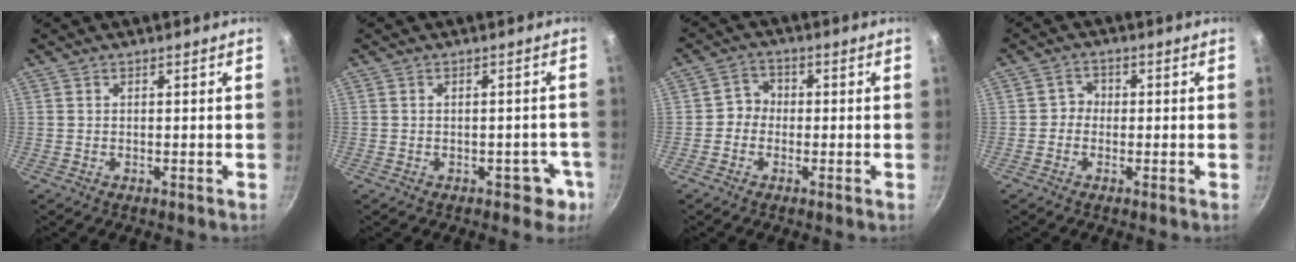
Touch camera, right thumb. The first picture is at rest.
{"total": 4.2, "force": [-1.8, 2.9, 2.4], "torque": [-0.001, 0.025, -0.008]}
{"total": 3.4, "force": [-0.8, 3.1, 1.2], "torque": [0.004, 0.014, -0.024]}
{"total": 2.4, "force": [-0.6, 2.2, 0.8], "torque": [0.007, 0.010, -0.017]}